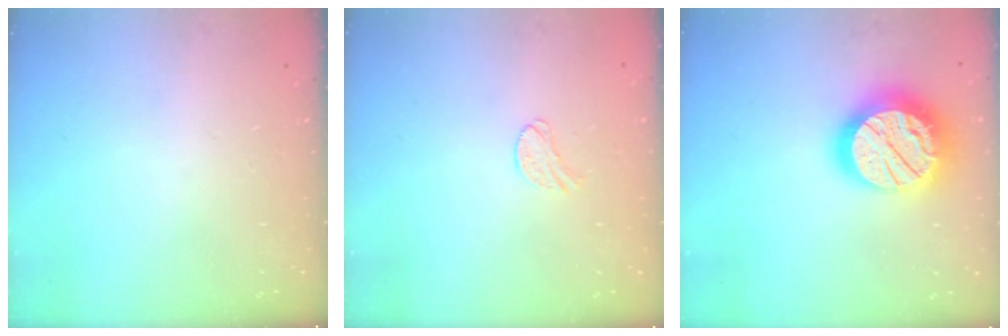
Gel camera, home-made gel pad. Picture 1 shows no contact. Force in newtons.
{"total": 5.3, "press": 5.3, "slide": 0.5}
{"total": 23.9, "press": 23.8, "slide": 1.9}